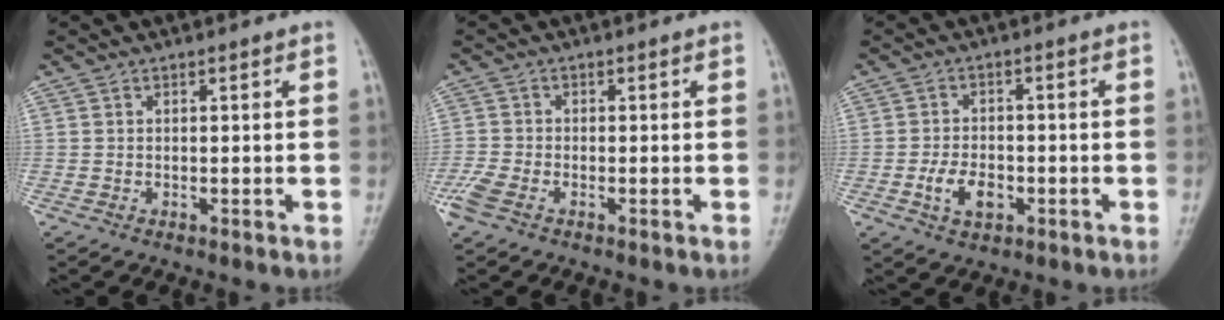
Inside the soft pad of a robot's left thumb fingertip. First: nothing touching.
{"total": 4.4, "force": [-2.6, 2.3, 2.7], "torque": [-0.075, 0.001, -0.054]}
{"total": 5.7, "force": [-2.2, 3.5, 4.0], "torque": [-0.065, 0.012, -0.038]}